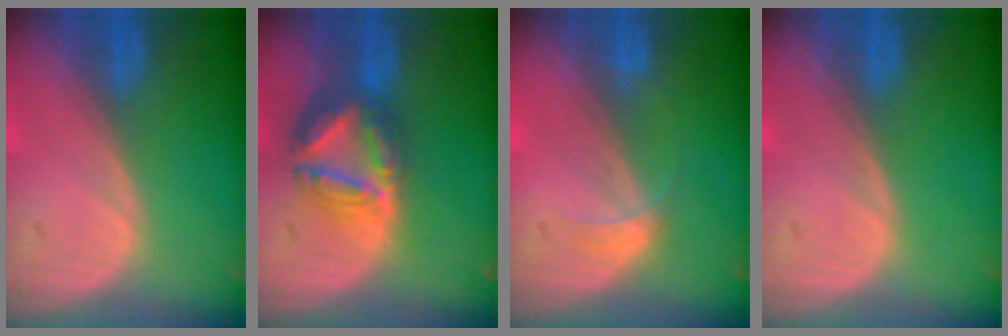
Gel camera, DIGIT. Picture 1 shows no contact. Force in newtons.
{"total": 8.2, "press": 7.0, "slide": 4.2}
{"total": 1.7, "press": 1.7, "slide": 0.2}
{"total": 0.0}